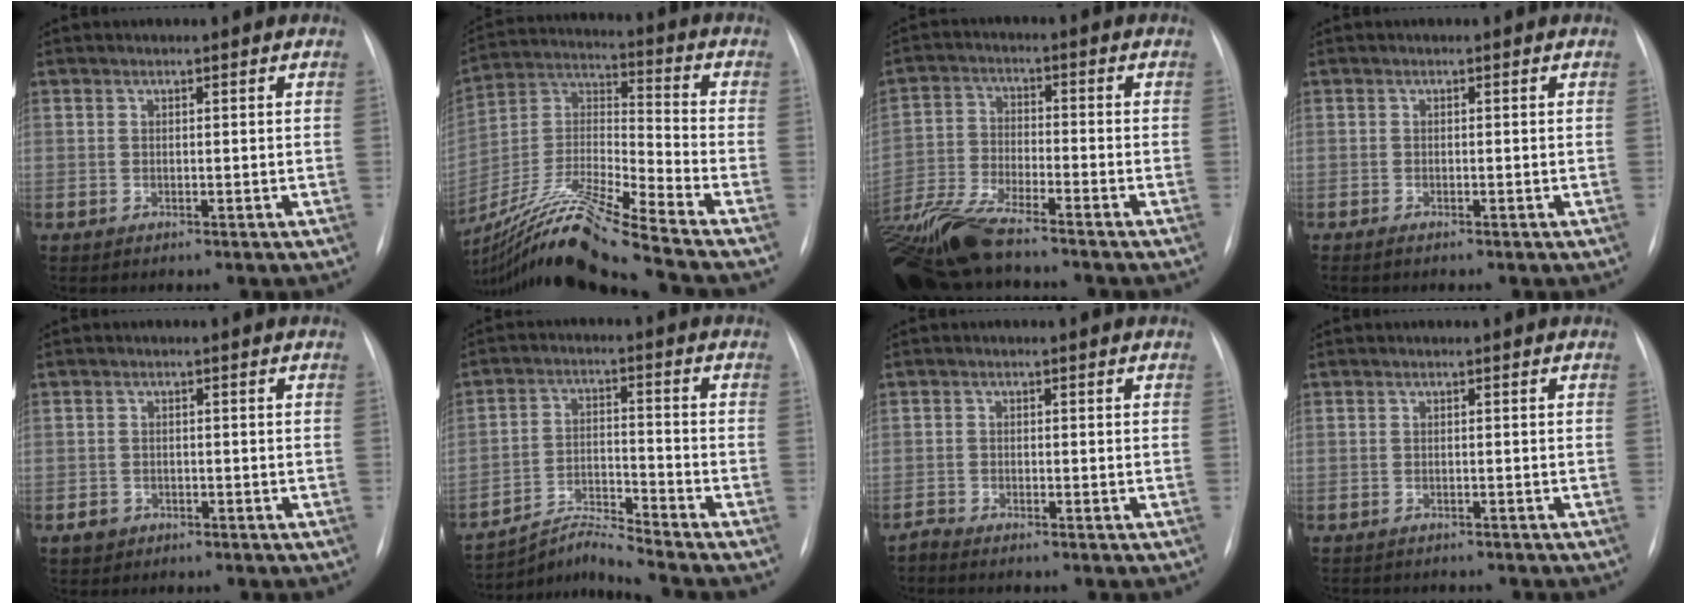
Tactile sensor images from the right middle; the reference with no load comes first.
{"total": 20.4, "force": [-17.2, -1.5, 10.9], "torque": [-0.249, -0.016, -0.323]}
{"total": 13.7, "force": [-11.6, 1.6, 7.2], "torque": [-0.150, -0.027, -0.217]}
{"total": 0.8, "force": [-0.6, 0.1, 0.5], "torque": [-0.012, -0.002, -0.011]}
{"total": 1.9, "force": [-1.1, 1.5, 0.2], "torque": [-0.006, 0.005, -0.017]}
{"total": 7.0, "force": [-6.7, -2.2, 0.0], "torque": [-0.019, 0.004, -0.123]}
{"total": 1.3, "force": [-1.3, -0.2, 0.0], "torque": [-0.002, -0.005, -0.025]}
{"total": 5.4, "force": [-4.8, 1.7, 1.6], "torque": [-0.018, -0.001, -0.059]}